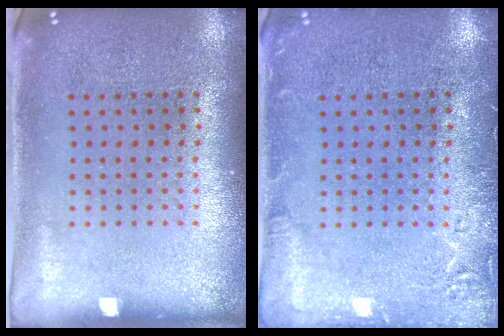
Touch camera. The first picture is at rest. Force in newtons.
{"total": 2.0, "press": 2.0, "slide": 0.4}